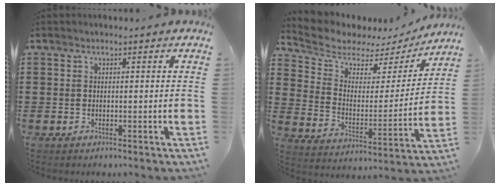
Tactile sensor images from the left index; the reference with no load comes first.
{"total": 5.4, "force": [4.7, 2.4, 0.9], "torque": [-0.057, -0.034, 0.077]}